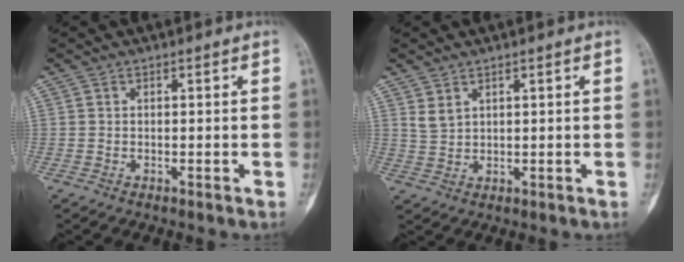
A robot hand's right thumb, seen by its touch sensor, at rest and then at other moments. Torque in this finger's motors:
{"motor_torque": [0.16, 0.64, 0.04, -0.14, -0.05]}